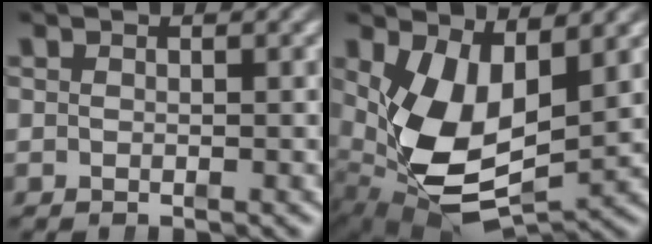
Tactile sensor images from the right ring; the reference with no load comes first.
{"total": 10.5, "force": [-0.5, 6.6, 8.2], "torque": [-0.182, -0.048, 0.018]}